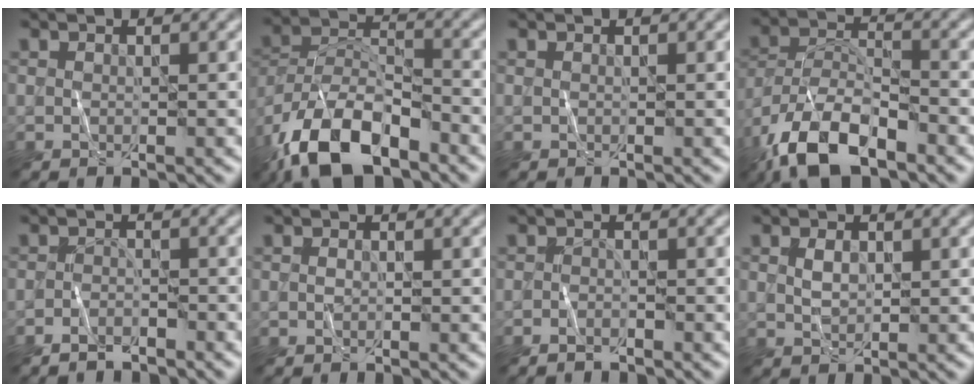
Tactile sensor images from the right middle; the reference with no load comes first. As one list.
[{"total": 11.8, "force": [-8.0, 4.9, 7.2], "torque": [-0.137, -0.001, -0.156]}, {"total": 0.0}, {"total": 10.4, "force": [-7.1, 4.0, 6.5], "torque": [-0.122, -0.004, -0.141]}, {"total": 1.9, "force": [-1.8, 0.3, 0.5], "torque": [-0.008, 0.002, -0.034]}, {"total": 0.0}, {"total": 1.1, "force": [-1.1, 0.1, 0.3], "torque": [-0.007, -0.001, -0.020]}, {"total": 1.3, "force": [0.4, 0.8, 1.0], "torque": [-0.022, 0.000, 0.011]}]